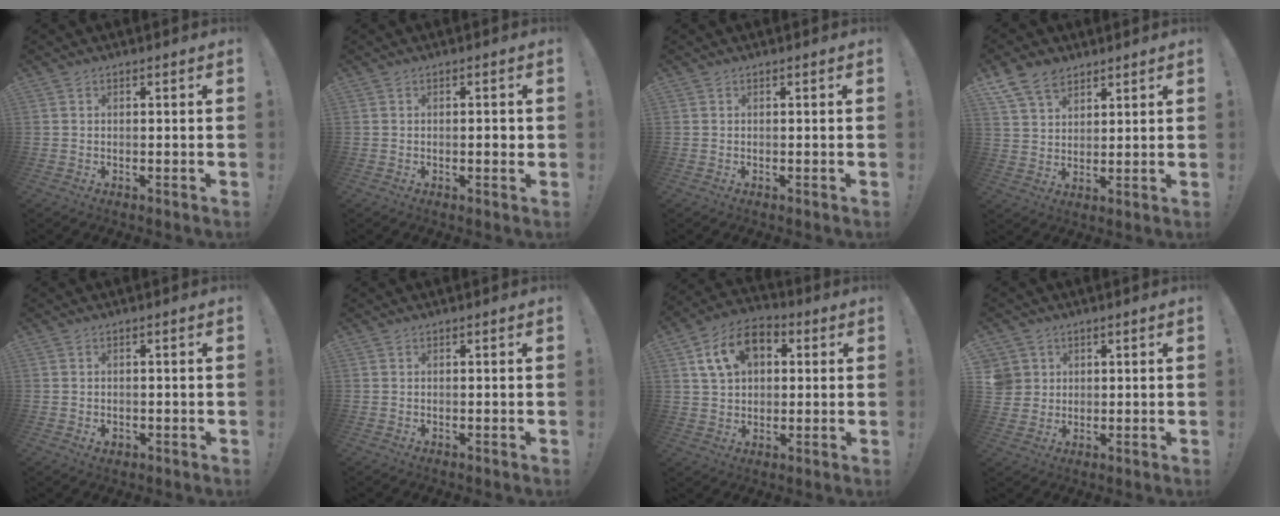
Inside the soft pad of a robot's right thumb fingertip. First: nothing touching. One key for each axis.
{"total": 2.0, "fx": -0.2, "fy": 0.6, "fz": 1.9, "tx": -0.016, "ty": -0.003, "tz": -0.008}
{"total": 0.0}
{"total": 9.5, "fx": 6.5, "fy": 6.0, "fz": 3.6, "tx": -0.064, "ty": -0.033, "tz": 0.128}
{"total": 1.4, "fx": -0.8, "fy": 1.0, "fz": 0.5, "tx": 0.003, "ty": 0.000, "tz": -0.015}
{"total": 0.0}
{"total": 13.4, "fx": 5.0, "fy": 9.5, "fz": 8.0, "tx": -0.127, "ty": -0.003, "tz": 0.101}
{"total": 5.4, "fx": 2.0, "fy": 4.9, "fz": 0.9, "tx": -0.016, "ty": -0.014, "tz": 0.040}